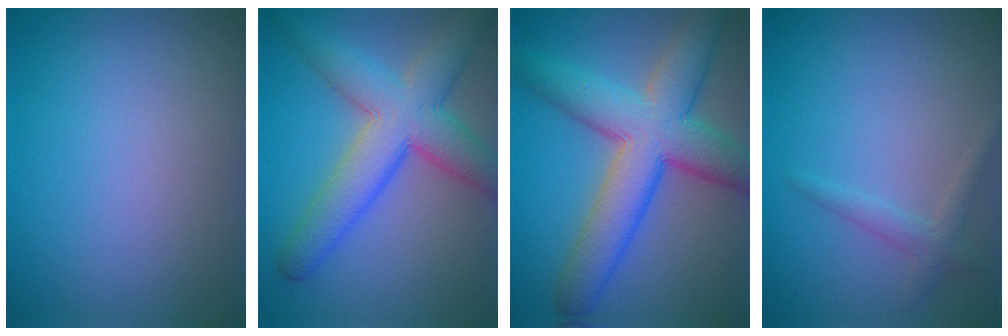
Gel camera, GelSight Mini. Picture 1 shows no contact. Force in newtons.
{"total": 7.7, "press": 7.7, "slide": 0.3}
{"total": 9.4, "press": 9.4, "slide": 0.5}
{"total": 1.6, "press": 1.6, "slide": 0.1}